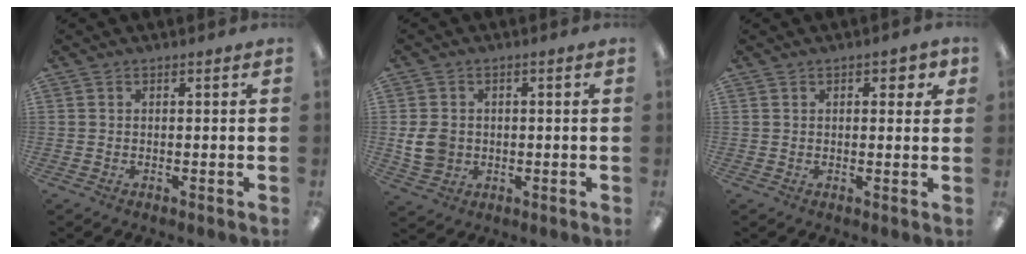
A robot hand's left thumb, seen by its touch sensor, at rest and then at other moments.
{"total": 6.2, "force": [-0.3, 5.3, 3.2], "torque": [-0.073, 0.005, -0.005]}
{"total": 3.0, "force": [1.4, 1.5, 2.1], "torque": [-0.028, -0.001, 0.020]}